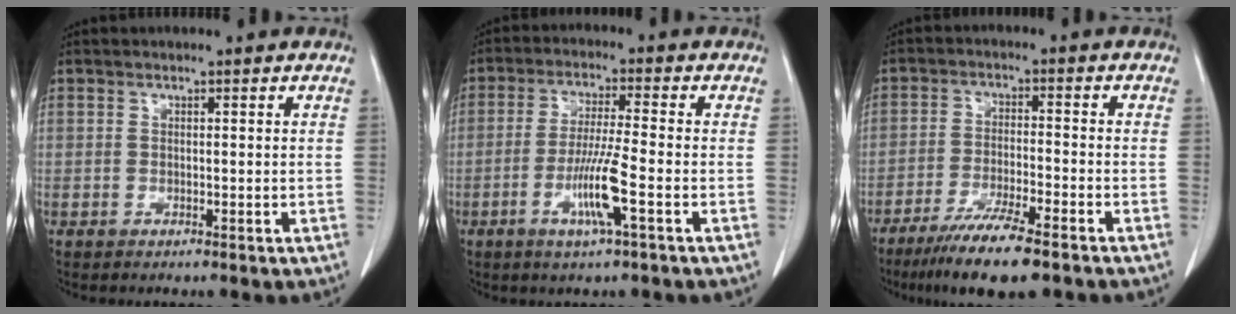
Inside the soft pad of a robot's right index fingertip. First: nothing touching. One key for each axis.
{"total": 7.6, "fx": -2.8, "fy": -0.4, "fz": 7.0, "tx": -0.135, "ty": -0.010, "tz": -0.055}
{"total": 10.1, "fx": -7.3, "fy": 0.7, "fz": 6.9, "tx": -0.115, "ty": -0.025, "tz": -0.121}